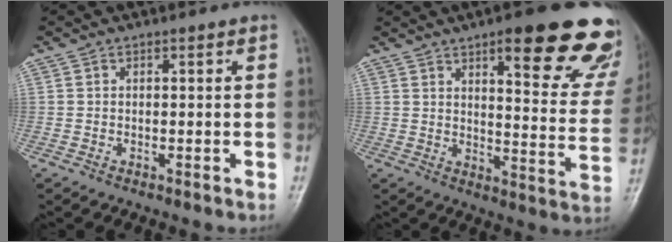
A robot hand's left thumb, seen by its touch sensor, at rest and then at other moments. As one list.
[{"total": 23.1, "force": [14.3, 6.4, 17.0], "torque": [-0.175, -0.060, 0.176]}]